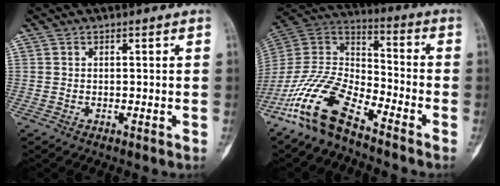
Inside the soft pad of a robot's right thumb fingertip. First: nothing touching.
{"total": 15.4, "force": [-10.7, 5.4, 9.6], "torque": [-0.185, 0.072, -0.213]}